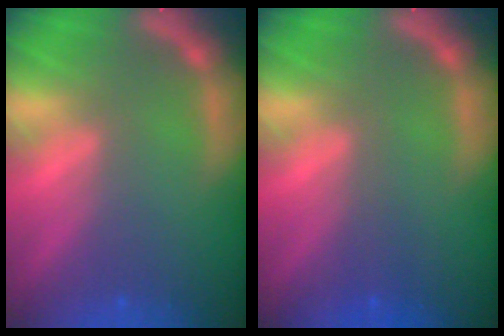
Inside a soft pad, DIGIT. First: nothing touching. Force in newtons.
{"total": 1.0}